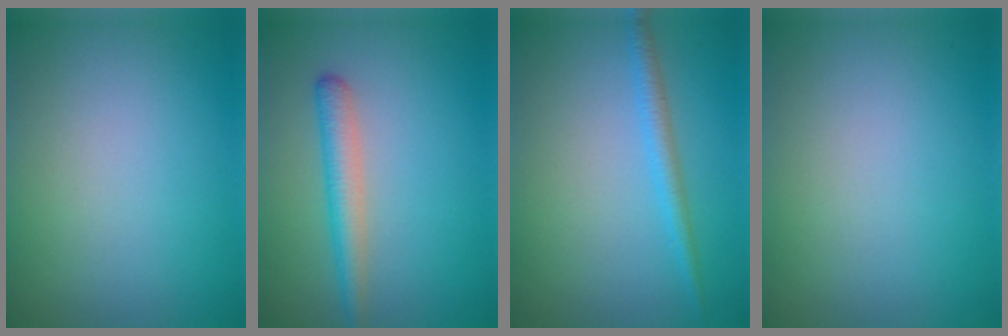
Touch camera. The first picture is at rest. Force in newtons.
{"total": 2.8, "press": 2.8, "slide": 0.1}
{"total": 1.9, "press": 1.9, "slide": 0.0}
{"total": 0.0}